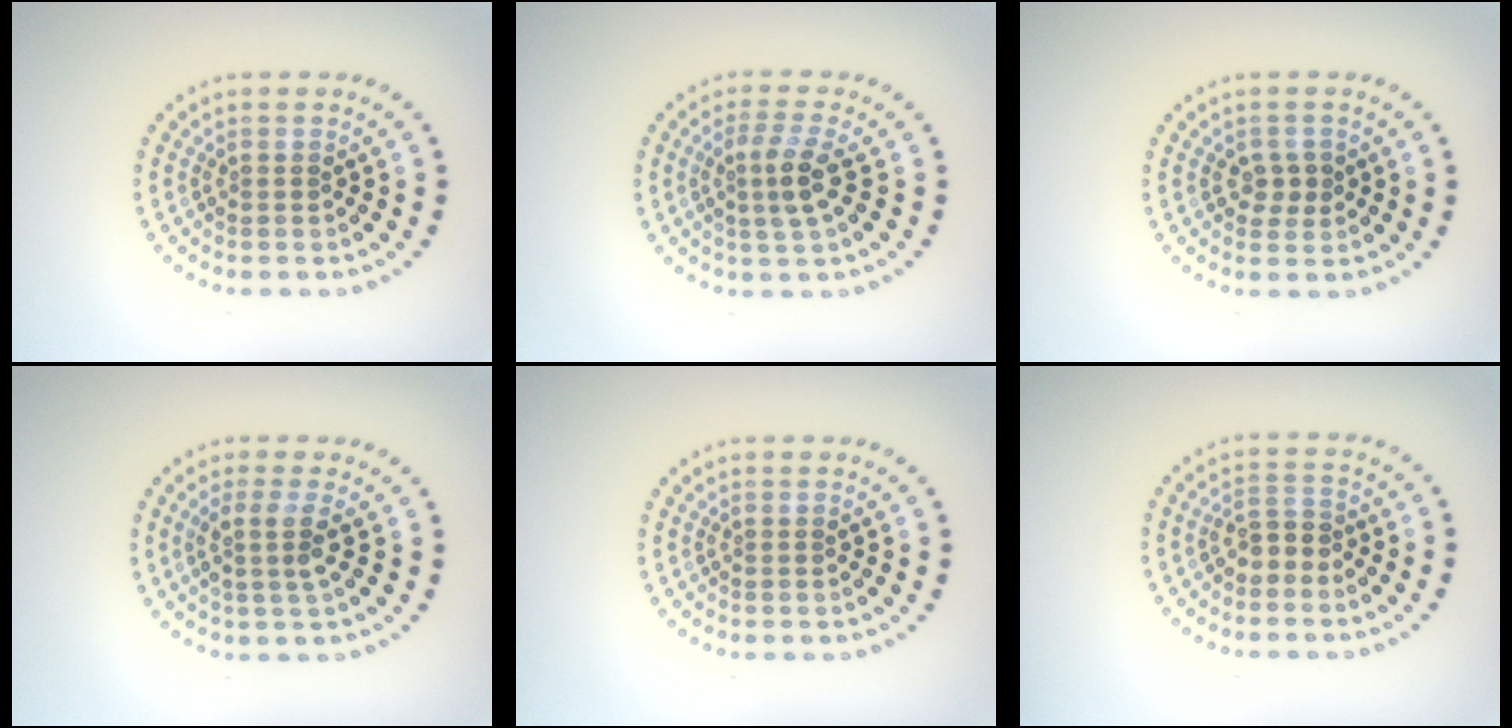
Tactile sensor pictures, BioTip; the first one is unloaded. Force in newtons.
{"total": 2.9, "press": 2.5, "slide": 1.4}
{"total": 1.9, "press": 1.8, "slide": 0.4}
{"total": 2.2, "press": 1.7, "slide": 1.4}
{"total": 0.0}
{"total": 2.0, "press": 1.8, "slide": 0.8}